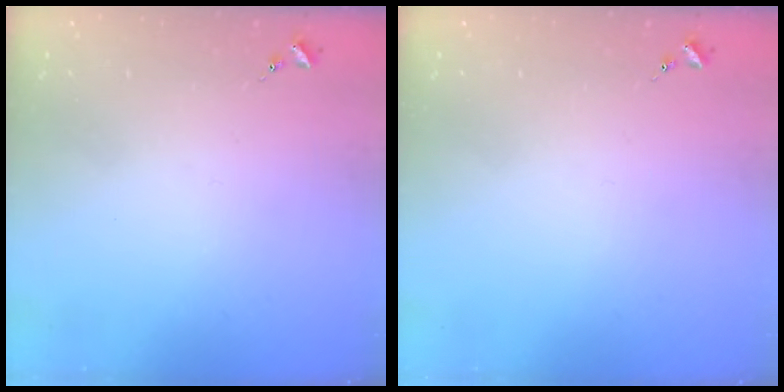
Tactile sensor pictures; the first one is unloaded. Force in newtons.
{"total": 0.0}